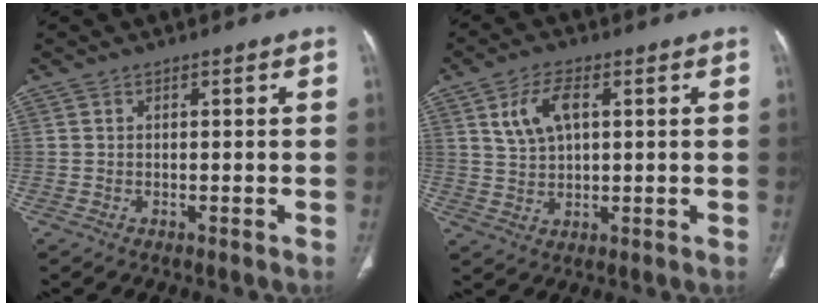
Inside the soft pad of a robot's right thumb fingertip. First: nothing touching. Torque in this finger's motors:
{"motor_torque": [-0.63, 0.69, 0.13, -0.07, 0.06]}